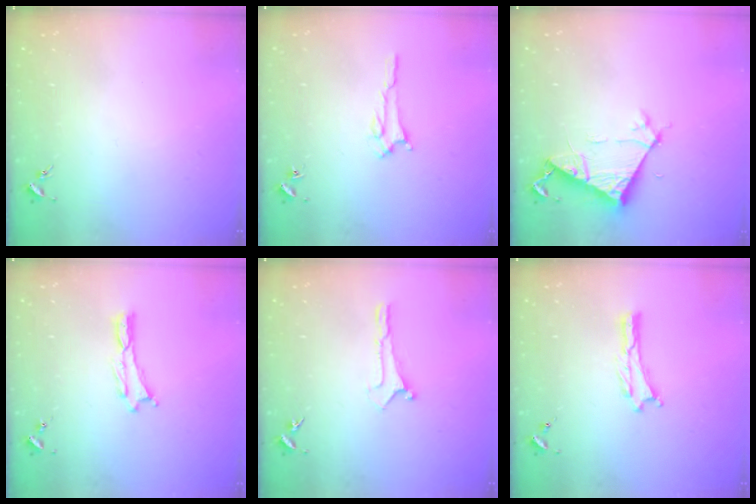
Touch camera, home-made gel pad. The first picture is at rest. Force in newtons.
{"total": 1.5, "press": 1.5, "slide": 0.2}
{"total": 6.4, "press": 6.4, "slide": 0.6}
{"total": 0.0}
{"total": 0.0}
{"total": 0.0}